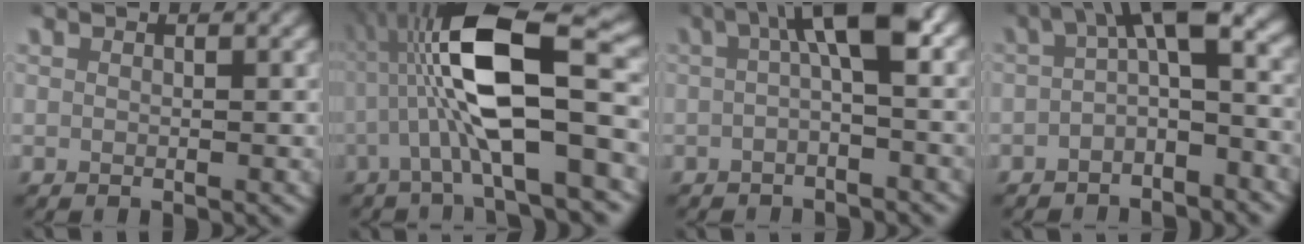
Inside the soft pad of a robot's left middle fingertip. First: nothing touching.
{"total": 12.2, "force": [1.0, 4.3, 11.4], "torque": [-0.214, 0.012, 0.018]}
{"total": 6.4, "force": [0.7, 1.8, 6.1], "torque": [-0.086, 0.019, 0.004]}
{"total": 5.3, "force": [0.1, 1.9, 5.0], "torque": [-0.065, 0.014, -0.007]}